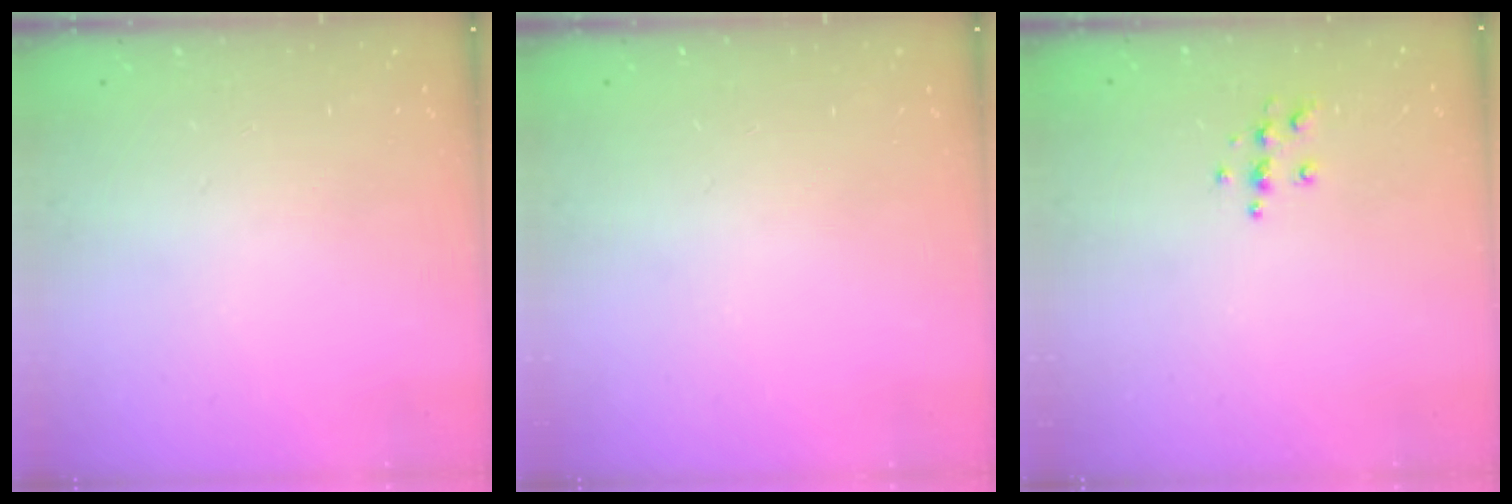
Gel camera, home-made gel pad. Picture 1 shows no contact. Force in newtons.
{"total": 0.0}
{"total": 4.4, "press": 4.4, "slide": 0.3}